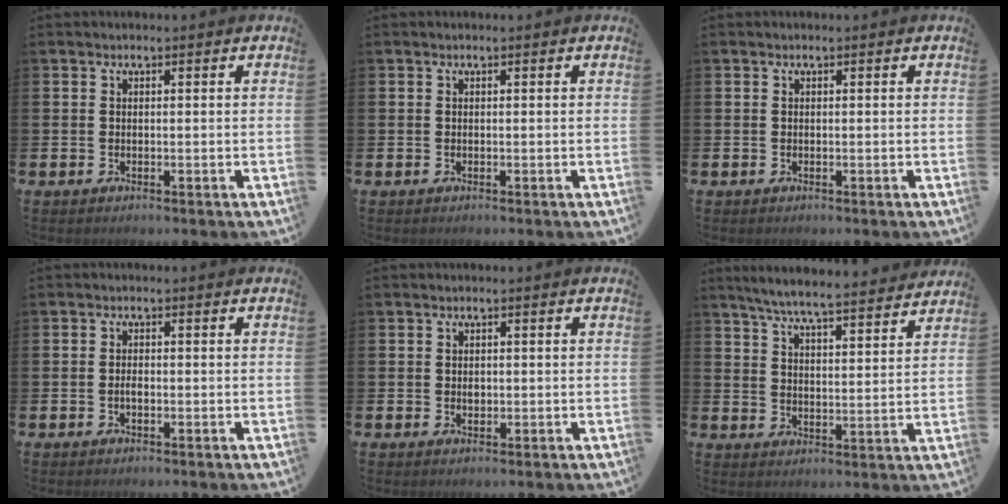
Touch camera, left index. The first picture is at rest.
{"total": 0.0}
{"total": 0.0}
{"total": 1.1, "force": [-0.3, 0.5, 0.9], "torque": [-0.016, -0.001, -0.007]}
{"total": 0.9, "force": [0.1, 0.7, 0.6], "torque": [-0.003, 0.001, 0.000]}
{"total": 6.4, "force": [6.1, -0.1, 1.9], "torque": [-0.056, -0.044, 0.105]}